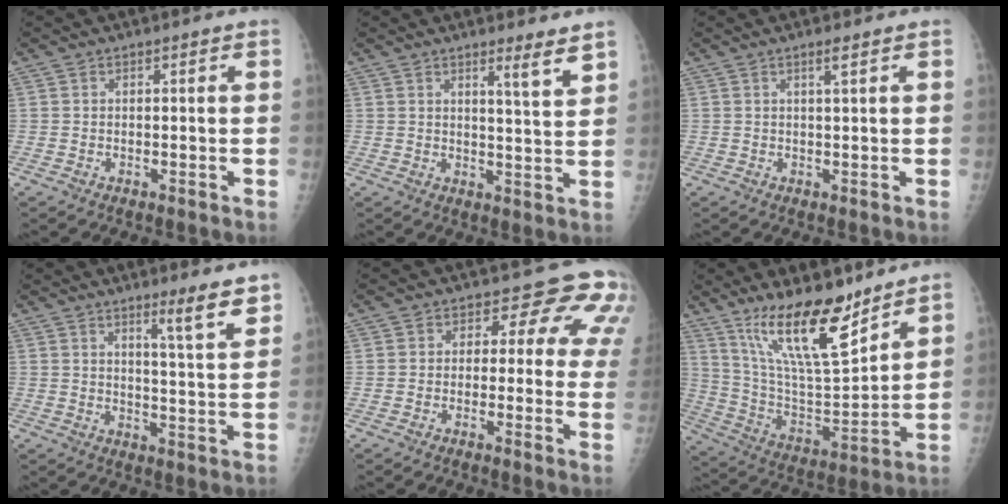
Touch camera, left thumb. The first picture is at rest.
{"total": 4.8, "force": [3.5, 0.1, 3.2], "torque": [-0.038, -0.033, 0.048]}
{"total": 1.5, "force": [0.9, 0.0, 1.2], "torque": [-0.022, -0.006, 0.017]}
{"total": 7.3, "force": [5.3, 0.4, 5.0], "torque": [-0.062, -0.043, 0.075]}
{"total": 10.2, "force": [5.9, 6.2, 5.6], "torque": [-0.011, -0.018, 0.041]}
{"total": 19.1, "force": [13.6, 5.3, 12.4], "torque": [-0.181, -0.085, 0.250]}